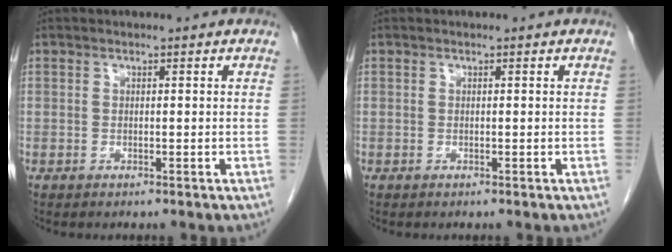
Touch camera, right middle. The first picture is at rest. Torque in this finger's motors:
{"motor_torque": [0.13, -0.07, 0.01, 0.00]}